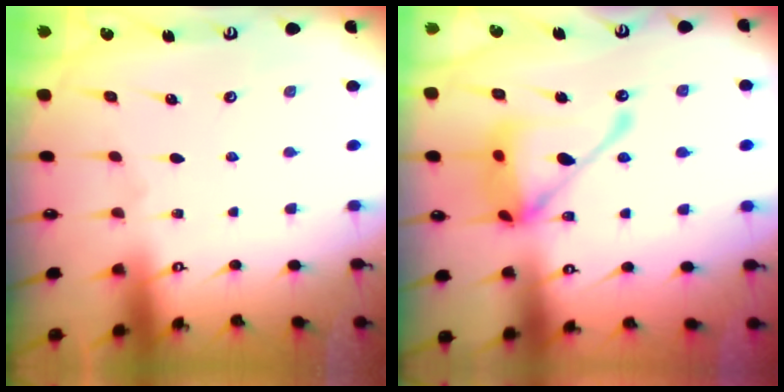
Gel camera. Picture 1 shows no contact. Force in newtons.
{"total": 17.8, "press": 17.7, "slide": 1.7}